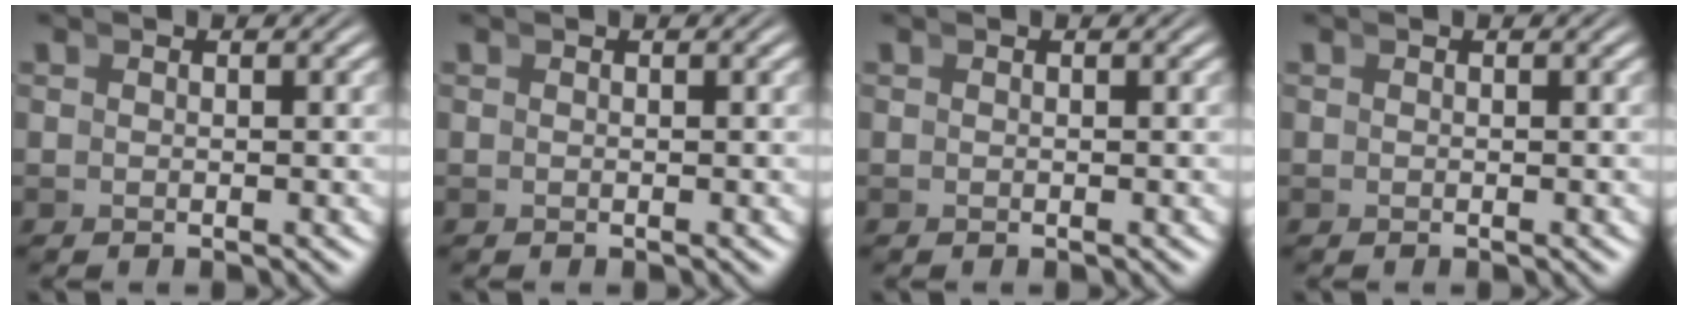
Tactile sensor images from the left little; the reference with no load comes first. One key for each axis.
{"total": 0.0}
{"total": 0.0}
{"total": 0.0}